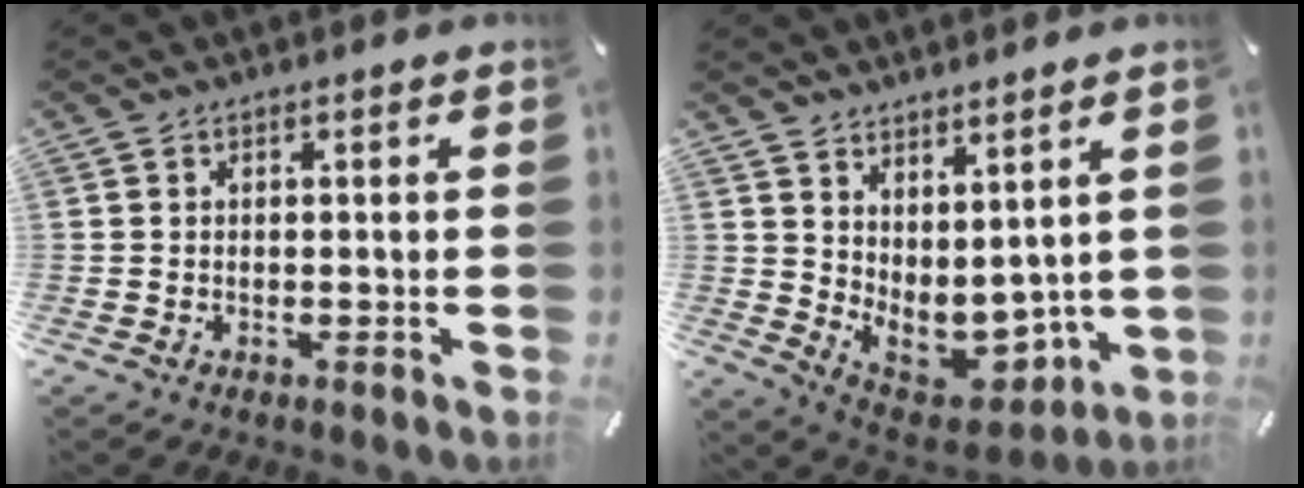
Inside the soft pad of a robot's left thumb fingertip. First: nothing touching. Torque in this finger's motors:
{"motor_torque": [1.01, 0.73, 0.42, -0.34, 0.06]}